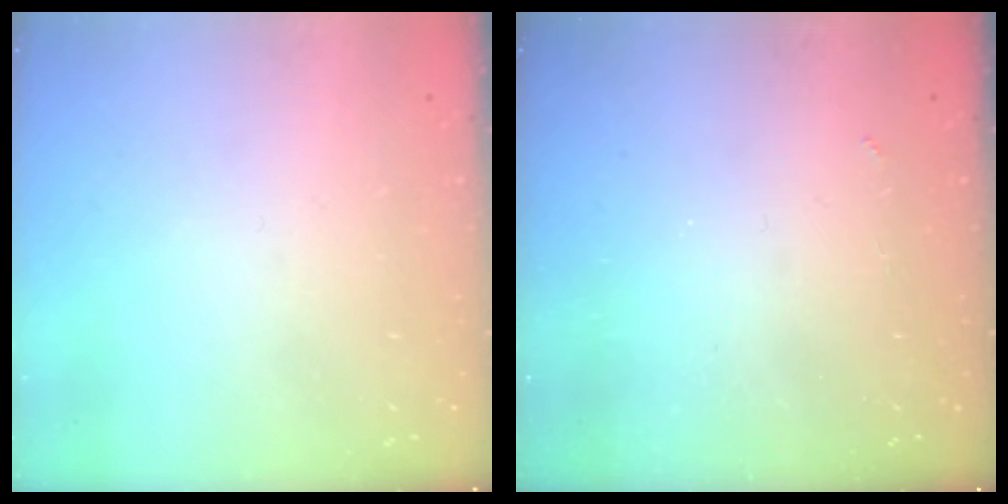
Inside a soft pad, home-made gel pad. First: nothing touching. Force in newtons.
{"total": 1.9, "press": 1.8, "slide": 0.4}